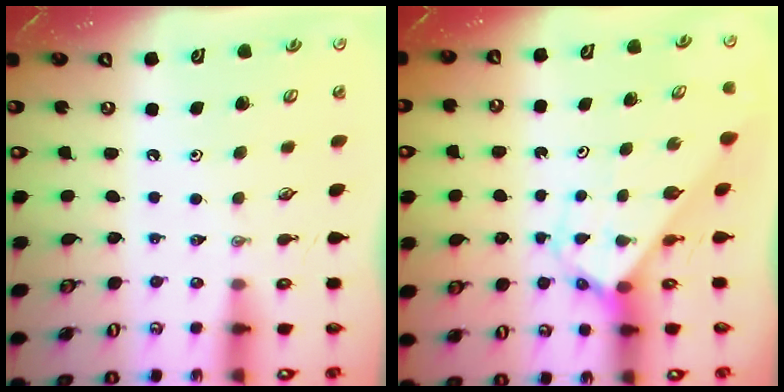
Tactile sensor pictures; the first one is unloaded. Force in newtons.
{"total": 2.9, "press": 2.9, "slide": 0.1}